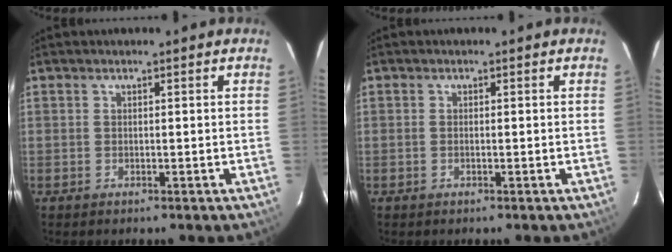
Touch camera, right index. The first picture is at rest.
{"total": 0.5, "force": [-0.1, 0.0, 0.5], "torque": [-0.011, 0.001, -0.004]}